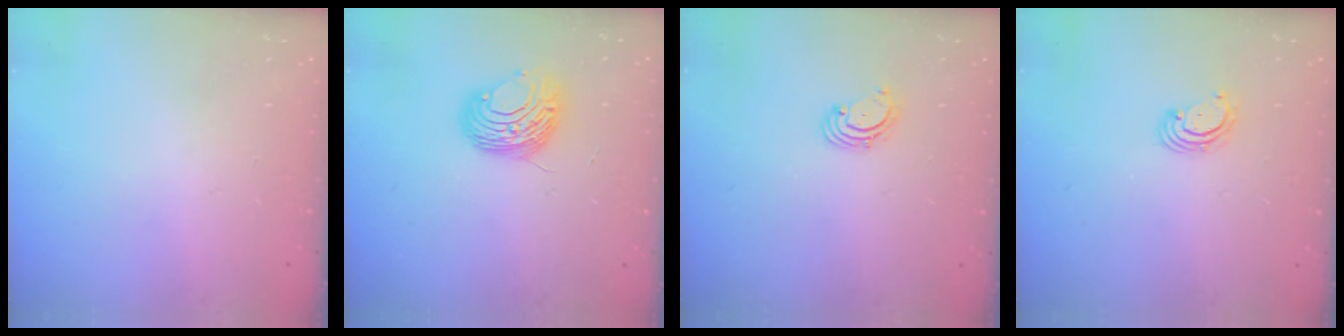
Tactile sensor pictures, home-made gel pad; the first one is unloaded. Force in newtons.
{"total": 9.7, "press": 9.7, "slide": 0.6}
{"total": 1.6, "press": 1.6, "slide": 0.2}
{"total": 2.6, "press": 2.6, "slide": 0.3}